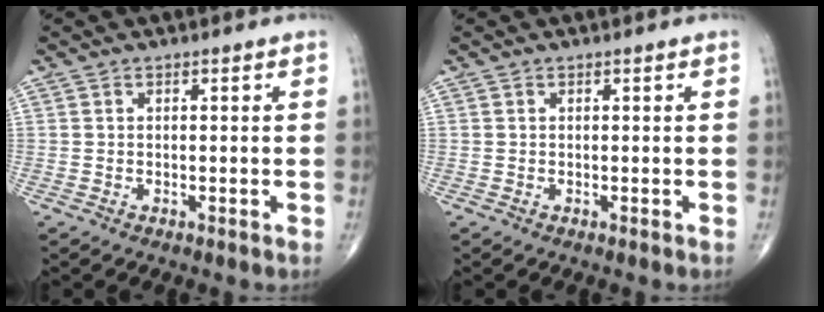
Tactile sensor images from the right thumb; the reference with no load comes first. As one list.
[{"total": 0.0}]